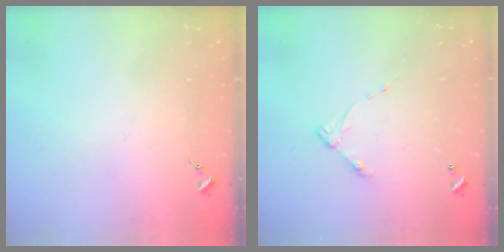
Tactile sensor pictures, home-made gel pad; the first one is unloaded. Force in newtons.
{"total": 5.9, "press": 5.9, "slide": 0.4}